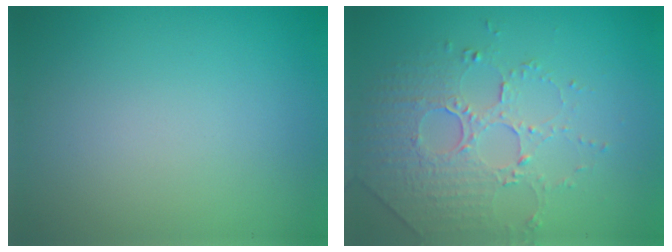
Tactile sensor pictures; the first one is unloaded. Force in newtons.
{"total": 5.0, "press": 3.5, "slide": 3.6}